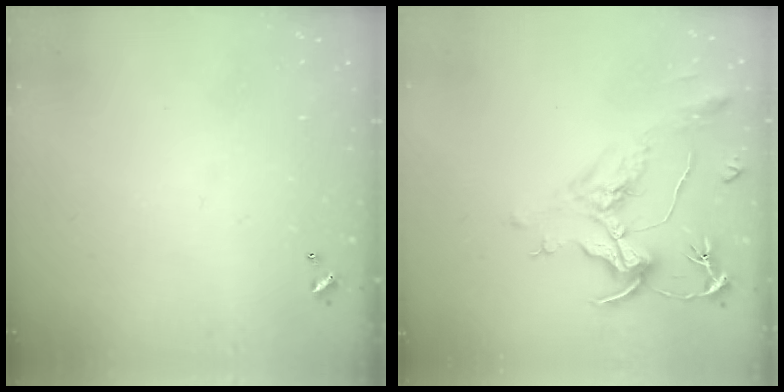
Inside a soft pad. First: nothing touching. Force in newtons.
{"total": 2.0, "press": 1.5, "slide": 1.3}